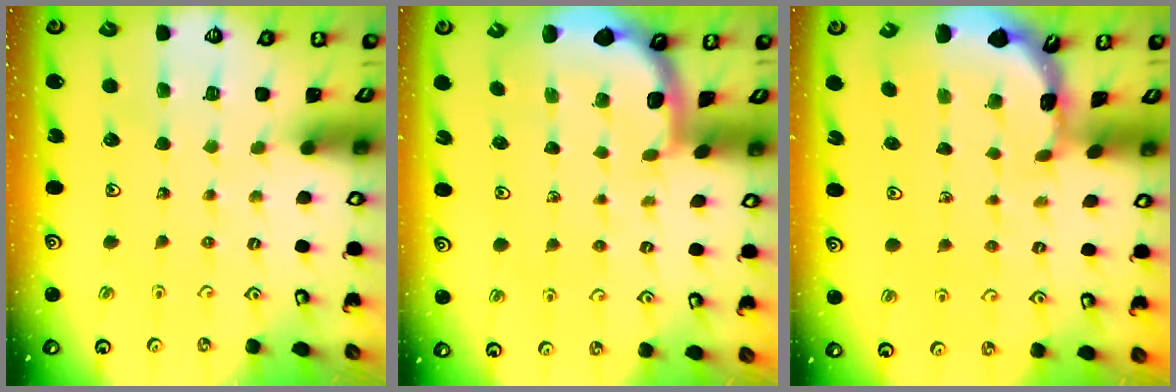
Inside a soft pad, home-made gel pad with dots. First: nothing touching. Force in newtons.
{"total": 1.8, "press": 1.8, "slide": 0.1}
{"total": 1.6, "press": 1.6, "slide": 0.3}